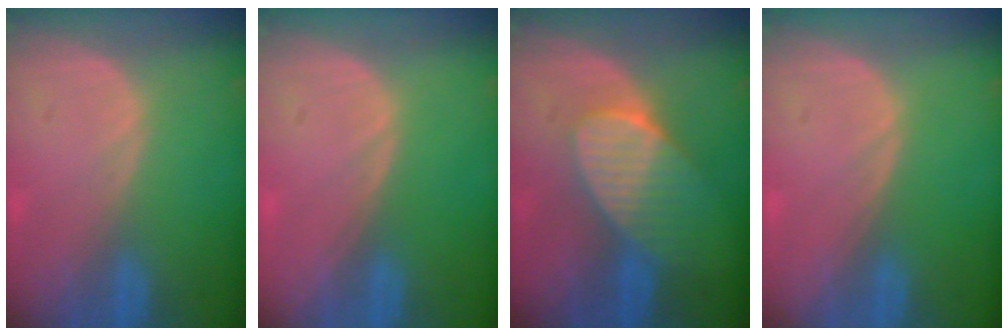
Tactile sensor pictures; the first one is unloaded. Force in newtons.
{"total": 0.0}
{"total": 7.5, "press": 7.1, "slide": 2.3}
{"total": 0.0}